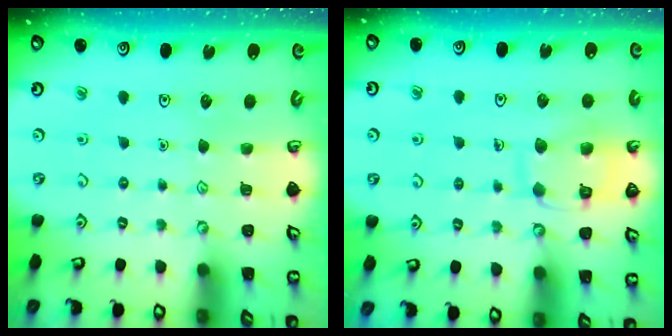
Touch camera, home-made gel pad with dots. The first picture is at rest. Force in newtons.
{"total": 11.7, "press": 11.6, "slide": 0.9}